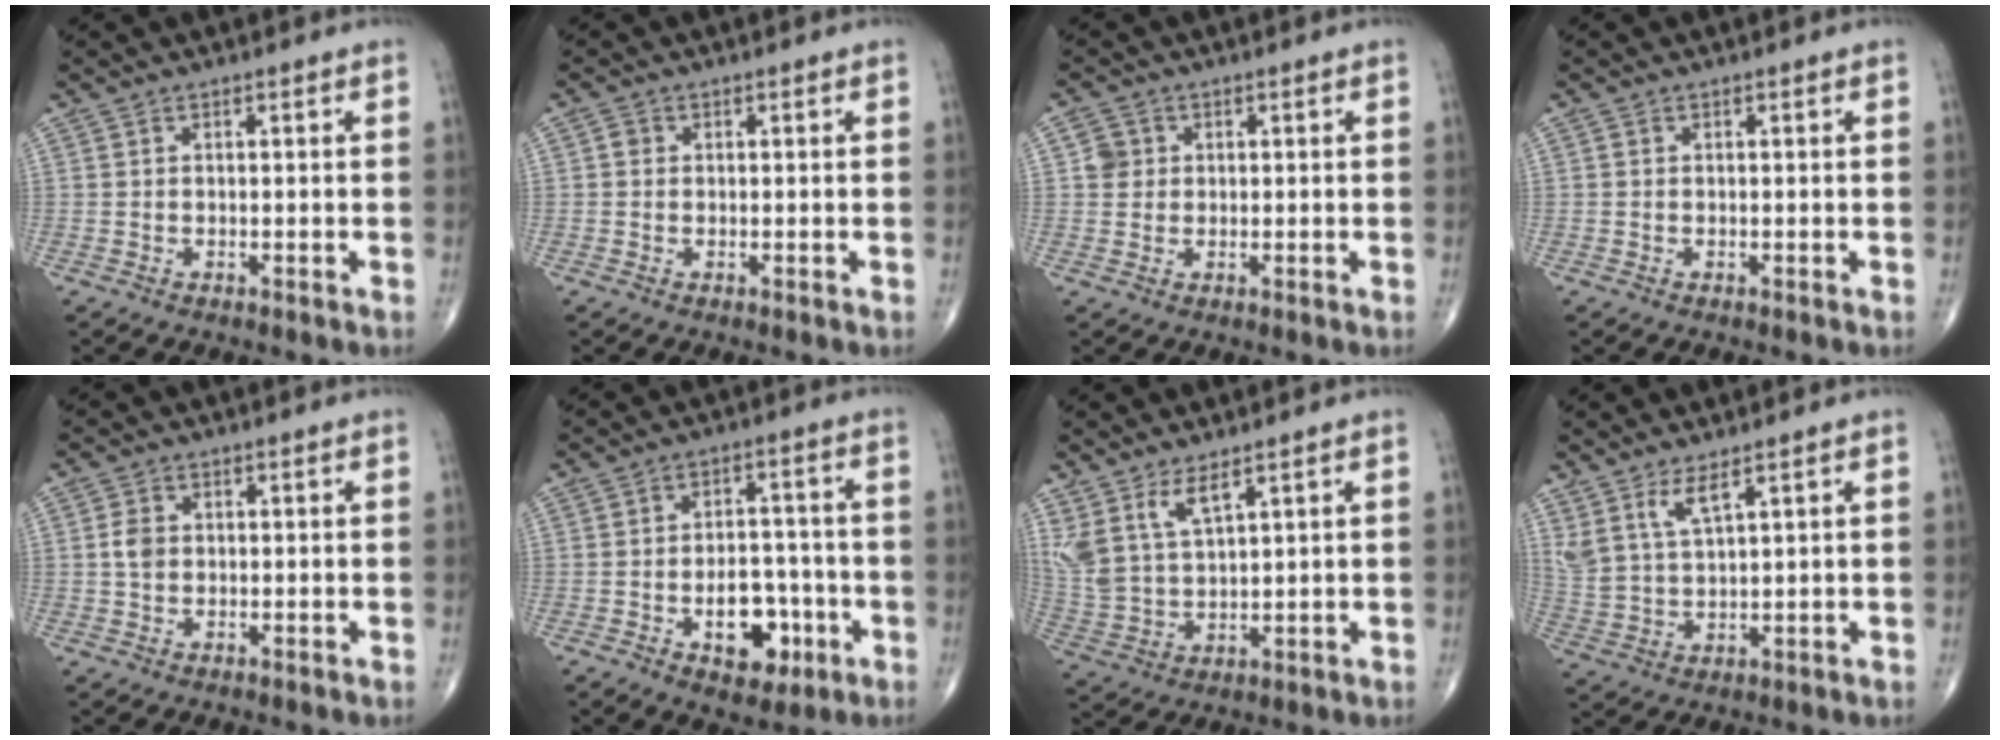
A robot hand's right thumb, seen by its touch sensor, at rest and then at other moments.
{"total": 1.0, "force": [0.1, 1.0, 0.4], "torque": [-0.002, 0.002, -0.001]}
{"total": 3.1, "force": [0.7, 2.9, 0.9], "torque": [0.001, 0.002, 0.009]}
{"total": 0.0}
{"total": 2.7, "force": [0.1, 2.1, 1.8], "torque": [-0.031, 0.002, -0.001]}
{"total": 10.3, "force": [-3.6, 6.3, 7.3], "torque": [-0.072, 0.028, -0.046]}
{"total": 8.7, "force": [5.4, 3.5, 5.8], "torque": [-0.120, -0.025, 0.123]}
{"total": 5.9, "force": [3.8, 1.6, 4.2], "torque": [-0.090, -0.024, 0.086]}